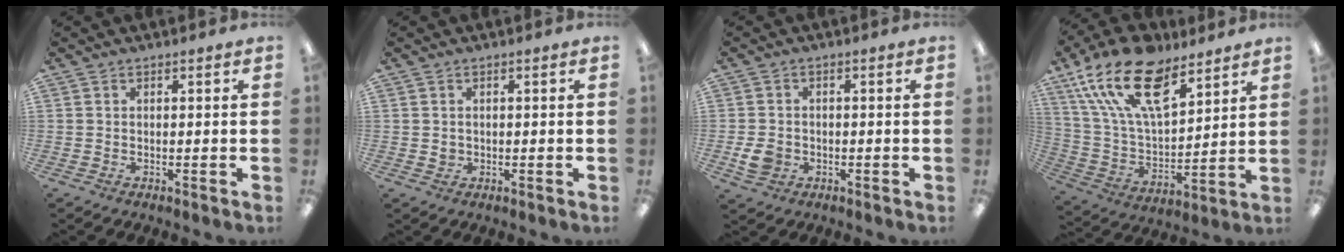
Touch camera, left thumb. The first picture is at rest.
{"total": 1.3, "force": [0.0, 1.3, 0.1], "torque": [-0.004, 0.005, -0.001]}
{"total": 4.6, "force": [-1.4, 3.8, 2.1], "torque": [-0.044, -0.003, -0.027]}
{"total": 21.5, "force": [13.3, 10.1, 13.5], "torque": [-0.263, -0.071, 0.239]}